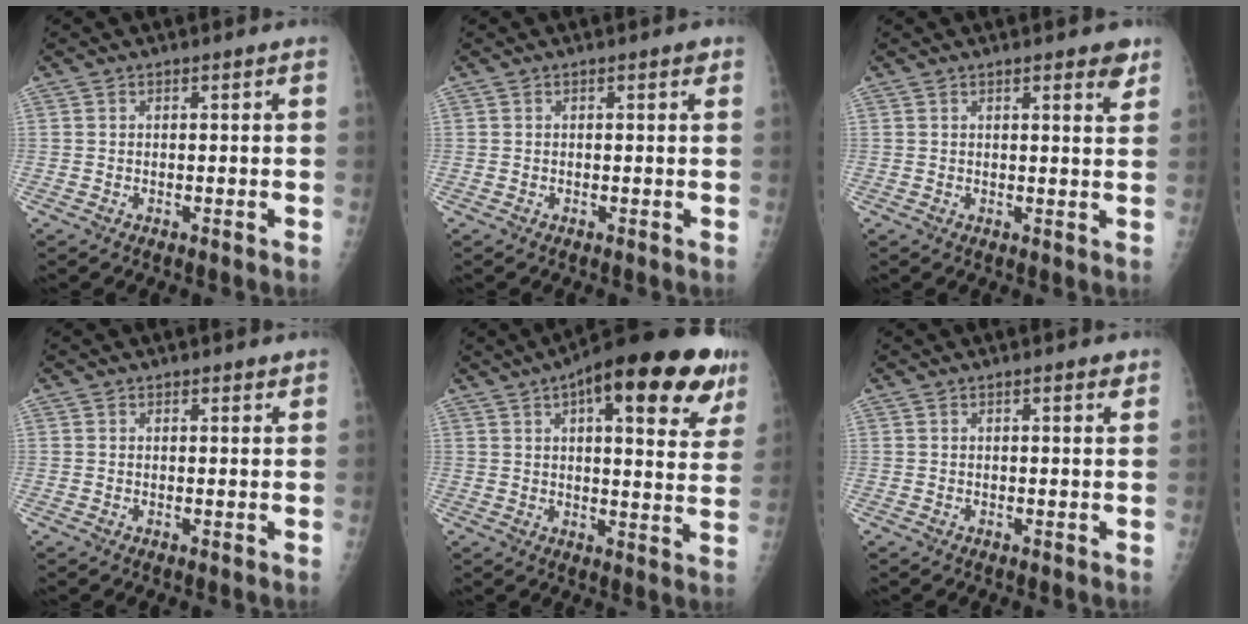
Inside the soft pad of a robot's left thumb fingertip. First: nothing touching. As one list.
[{"total": 0.8, "force": [0.5, 0.3, 0.6], "torque": [-0.006, 0.000, 0.005]}, {"total": 3.8, "force": [2.5, 1.0, 2.6], "torque": [-0.022, -0.013, 0.029]}, {"total": 1.2, "force": [1.0, 0.6, 0.3], "torque": [0.007, -0.007, 0.011]}, {"total": 24.4, "force": [12.7, 8.2, 19.2], "torque": [-0.238, -0.008, 0.166]}, {"total": 1.7, "force": [1.2, 0.4, 1.2], "torque": [-0.014, -0.005, 0.014]}]